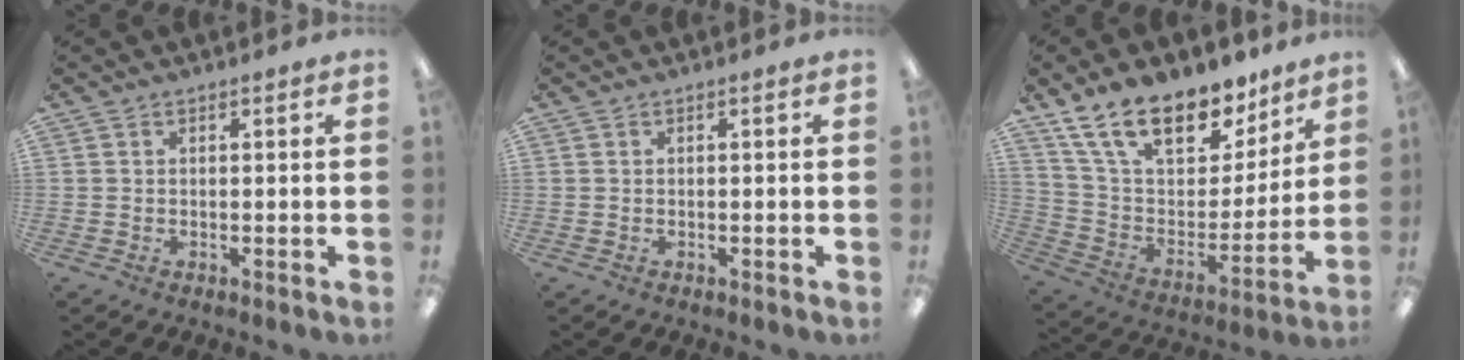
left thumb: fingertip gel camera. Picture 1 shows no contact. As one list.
[{"total": 0.0}, {"total": 19.9, "force": [14.5, 9.6, 9.7], "torque": [-0.171, -0.094, 0.263]}]